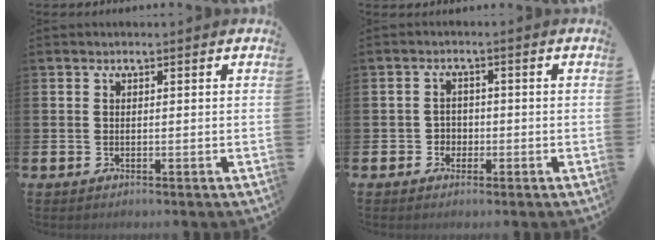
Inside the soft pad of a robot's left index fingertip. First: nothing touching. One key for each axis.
{"total": 2.0, "fx": -0.8, "fy": 1.8, "fz": 0.3, "tx": -0.005, "ty": 0.002, "tz": -0.023}